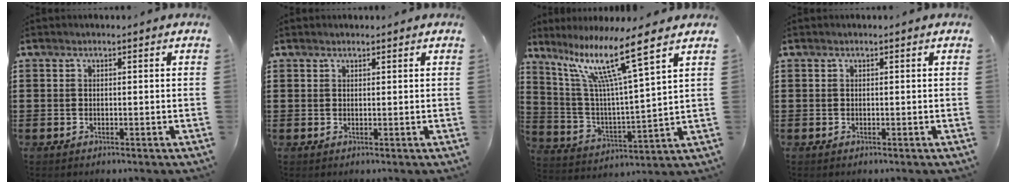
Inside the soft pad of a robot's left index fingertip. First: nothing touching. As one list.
[{"total": 0.6, "force": [0.6, 0.1, 0.1], "torque": [-0.004, -0.001, 0.012]}, {"total": 12.2, "force": [8.2, 0.3, 9.0], "torque": [-0.193, -0.041, 0.129]}, {"total": 0.0}]